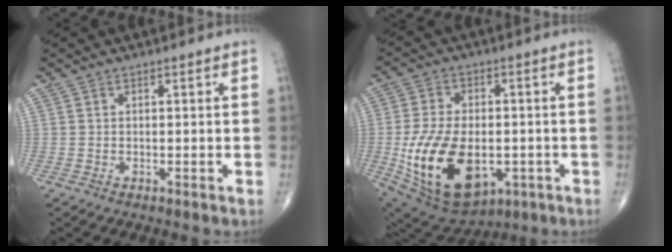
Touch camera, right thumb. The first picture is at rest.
{"total": 20.4, "force": [-4.6, 12.0, 15.9], "torque": [-0.282, -0.008, -0.051]}